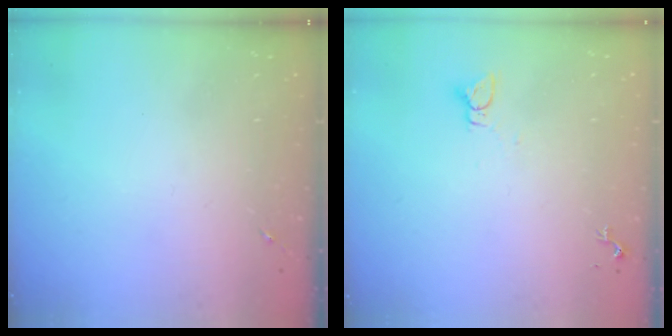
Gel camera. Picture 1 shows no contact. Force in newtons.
{"total": 2.2, "press": 2.2, "slide": 0.1}